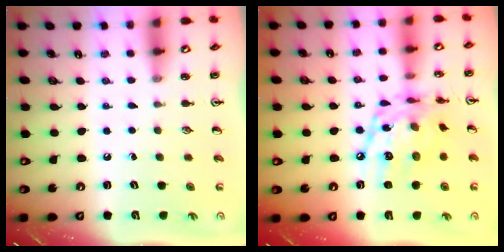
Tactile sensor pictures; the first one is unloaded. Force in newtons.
{"total": 15.8, "press": 15.8, "slide": 1.2}